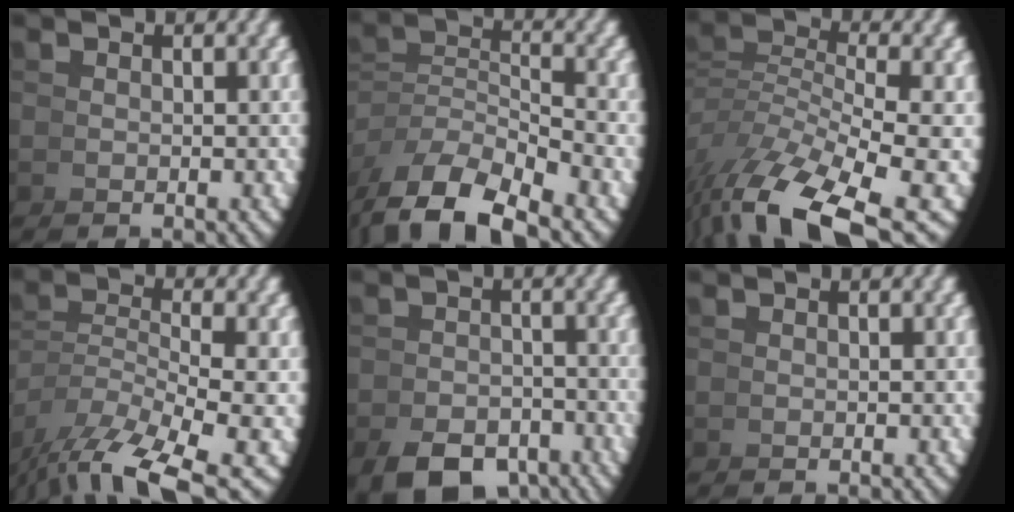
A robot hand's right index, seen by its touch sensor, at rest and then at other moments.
{"total": 6.9, "force": [-3.0, 4.2, 4.6], "torque": [-0.099, -0.021, -0.043]}
{"total": 7.2, "force": [-3.2, 2.8, 5.8], "torque": [-0.119, -0.031, -0.028]}
{"total": 6.5, "force": [-3.7, 3.0, 4.3], "torque": [-0.089, -0.037, -0.040]}
{"total": 4.6, "force": [-4.2, 1.5, 1.2], "torque": [0.007, -0.014, -0.067]}
{"total": 0.0}